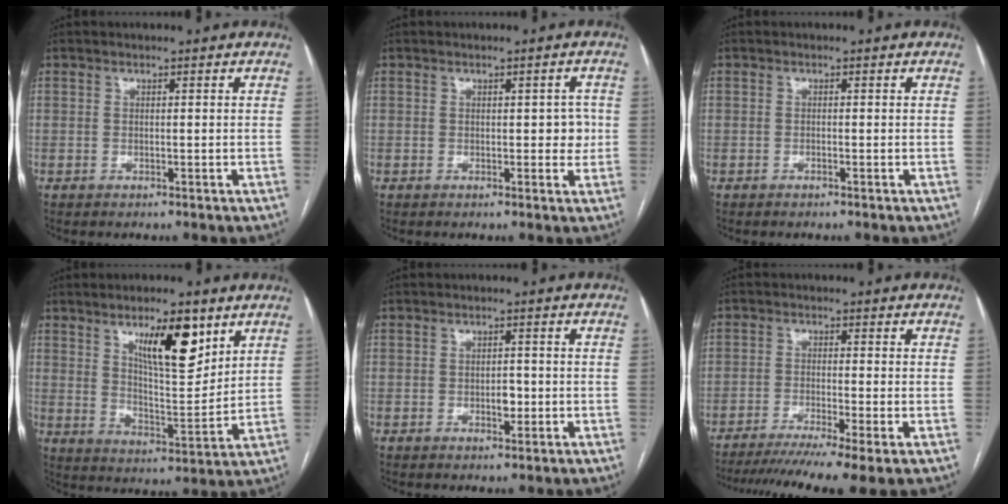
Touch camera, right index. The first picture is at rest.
{"total": 3.2, "force": [0.2, 1.7, 2.7], "torque": [-0.027, 0.012, 0.005]}
{"total": 0.0}
{"total": 12.0, "force": [6.5, 3.2, 9.5], "torque": [-0.155, -0.006, 0.113]}
{"total": 2.1, "force": [-0.5, 1.1, 1.7], "torque": [-0.022, 0.002, -0.004]}
{"total": 11.7, "force": [-8.7, -0.4, 7.8], "torque": [-0.123, -0.023, -0.139]}